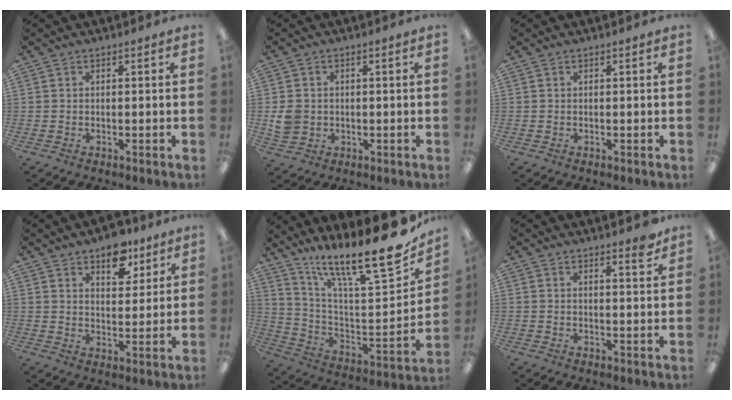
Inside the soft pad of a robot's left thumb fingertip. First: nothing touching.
{"total": 4.9, "force": [0.2, 4.4, 2.0], "torque": [-0.029, 0.002, 0.004]}
{"total": 0.0}
{"total": 9.3, "force": [6.8, 4.8, 4.1], "torque": [-0.037, -0.038, 0.115]}
{"total": 20.9, "force": [16.0, 3.5, 13.0], "torque": [-0.181, -0.136, 0.251]}
{"total": 3.2, "force": [2.8, 0.5, 1.4], "torque": [-0.008, -0.021, 0.045]}